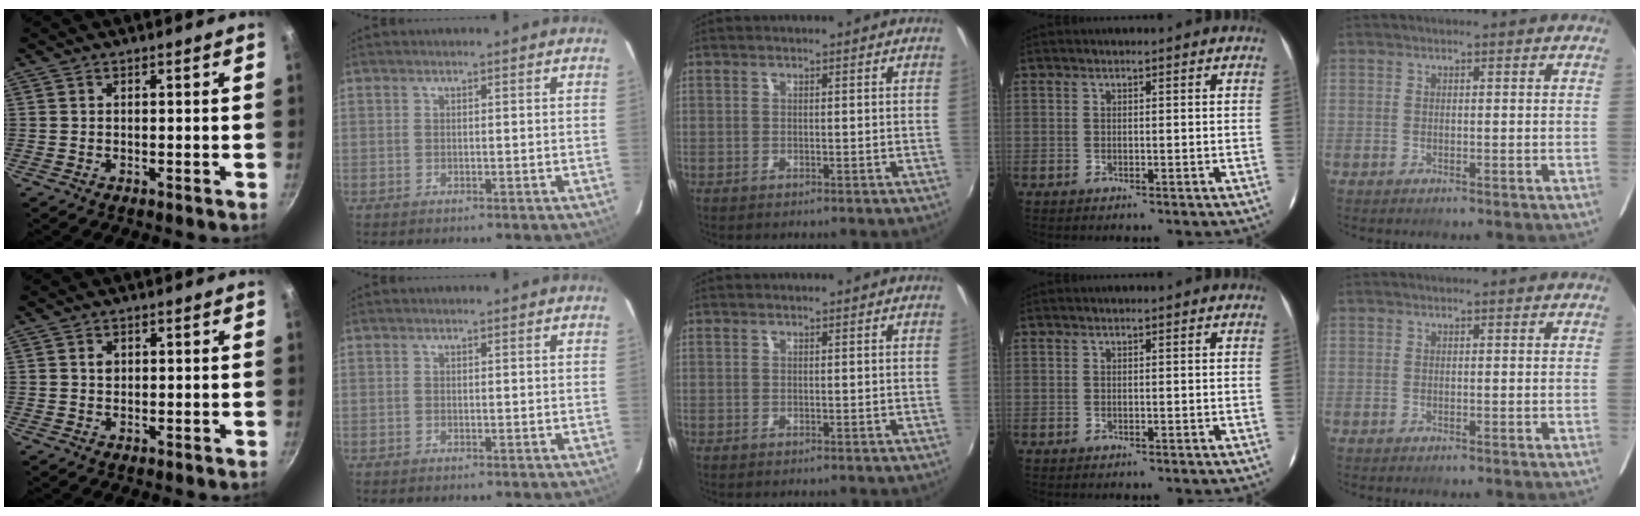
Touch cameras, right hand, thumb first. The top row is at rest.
{"thumb": {"total": 1.4, "force": [0.3, 1.1, 0.8], "torque": [-0.008, 0.002, 0.003]}}